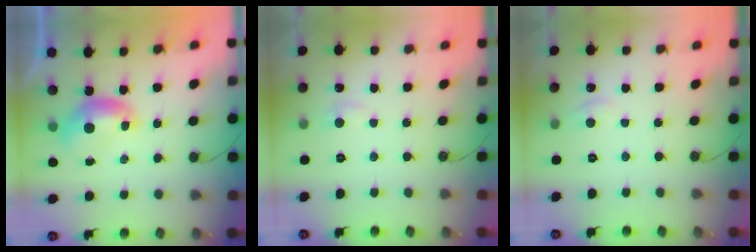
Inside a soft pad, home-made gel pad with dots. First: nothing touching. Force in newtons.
{"total": 1.8, "press": 1.6, "slide": 0.6}
{"total": 1.7, "press": 1.6, "slide": 0.5}